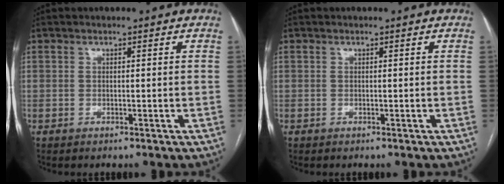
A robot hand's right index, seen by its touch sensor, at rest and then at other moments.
{"total": 0.0}